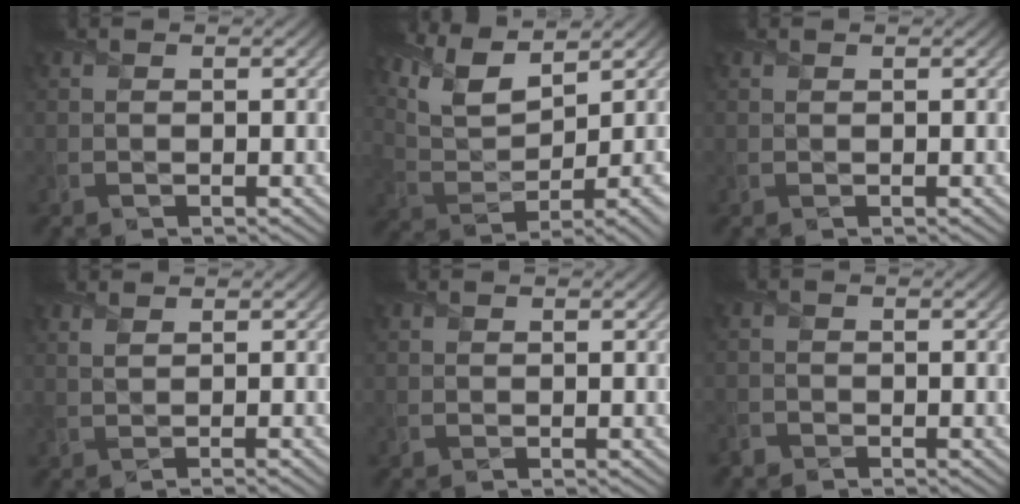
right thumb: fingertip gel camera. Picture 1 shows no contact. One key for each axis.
{"total": 10.1, "fx": 5.8, "fy": 3.2, "fz": 7.5, "tx": -0.154, "ty": 0.019, "tz": 0.113}
{"total": 0.0}
{"total": 1.7, "fx": 0.7, "fy": 0.5, "fz": 1.4, "tx": -0.024, "ty": 0.002, "tz": 0.001}
{"total": 0.0}
{"total": 1.6, "fx": -1.4, "fy": 0.6, "fz": 0.1, "tx": -0.002, "ty": -0.002, "tz": -0.034}